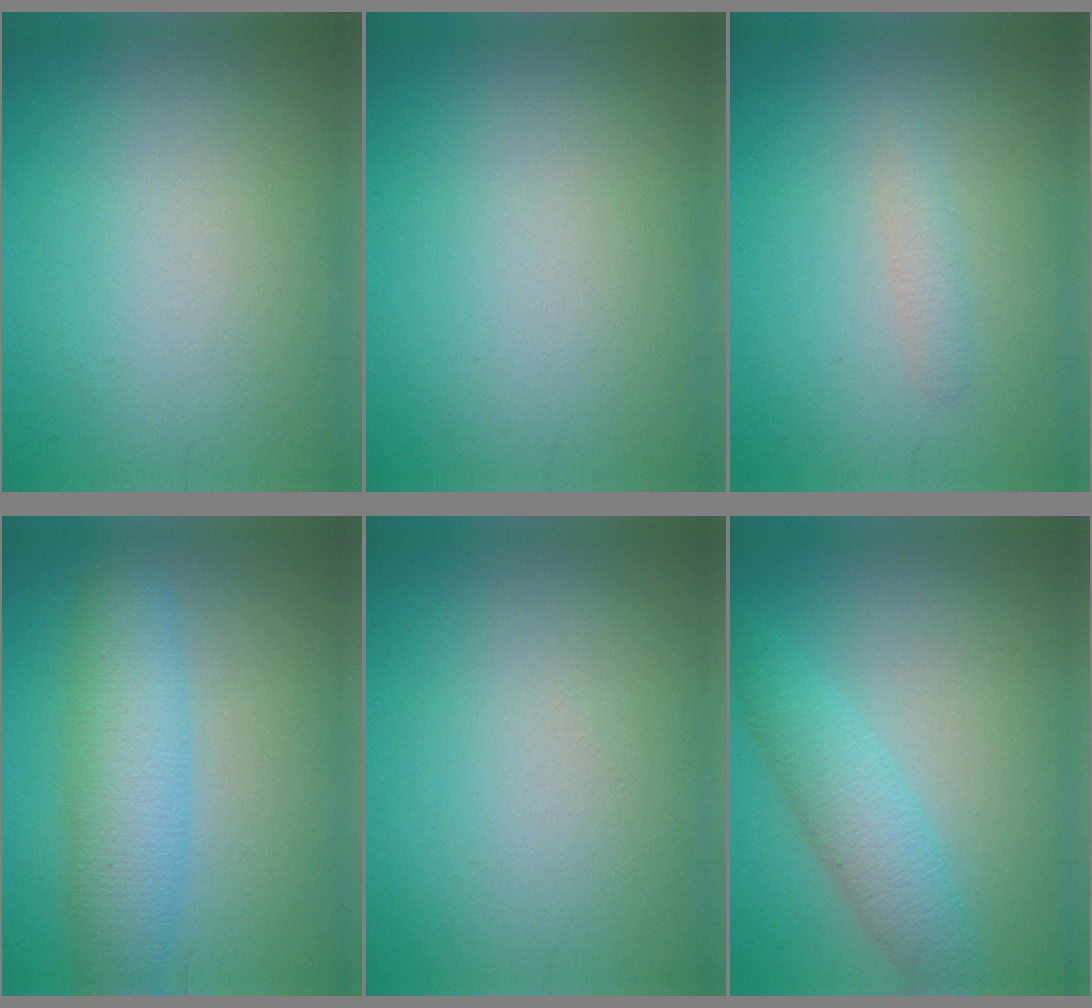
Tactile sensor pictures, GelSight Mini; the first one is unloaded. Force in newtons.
{"total": 0.0}
{"total": 1.1, "press": 1.1, "slide": 0.0}
{"total": 5.7, "press": 5.7, "slide": 0.1}
{"total": 0.0}
{"total": 3.8, "press": 3.8, "slide": 0.1}